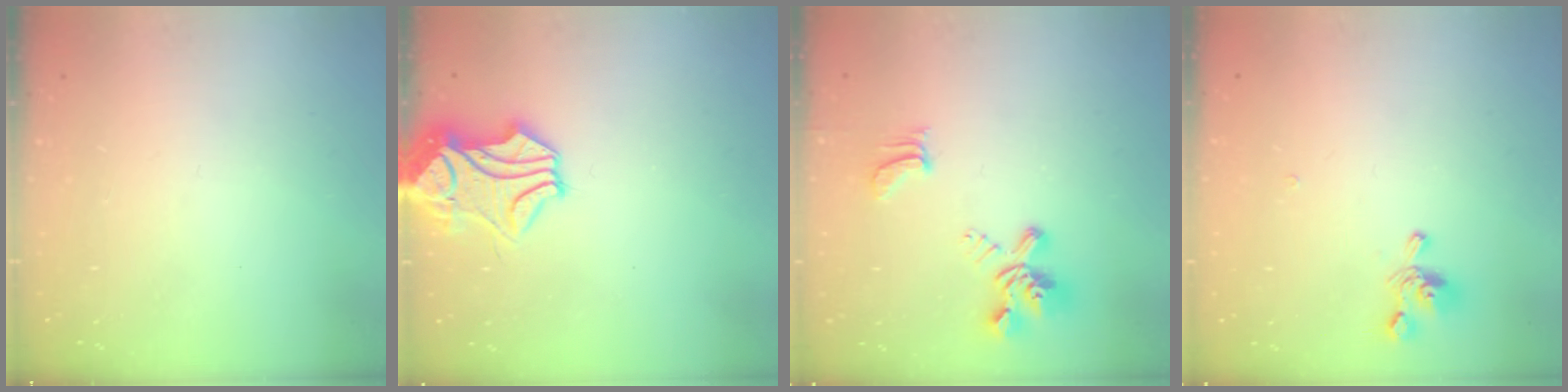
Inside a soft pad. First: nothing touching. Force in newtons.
{"total": 2.1, "press": 1.4, "slide": 1.5}
{"total": 4.2, "press": 3.9, "slide": 1.4}
{"total": 0.7, "press": 0.4, "slide": 0.6}